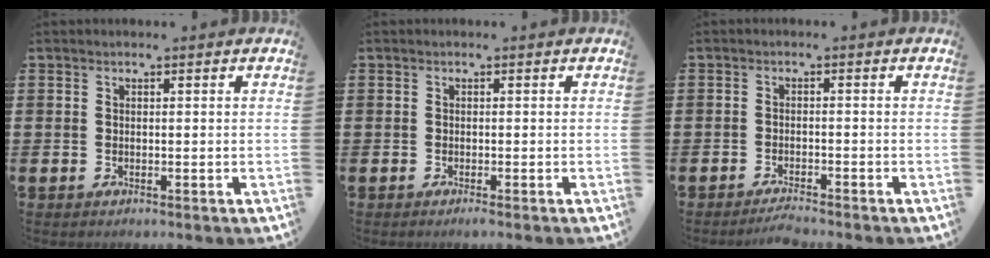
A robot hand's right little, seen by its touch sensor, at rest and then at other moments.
{"total": 0.5, "force": [-0.3, 0.0, 0.4], "torque": [-0.006, -0.002, -0.006]}
{"total": 1.6, "force": [-1.5, -0.1, 0.5], "torque": [-0.010, 0.002, -0.029]}